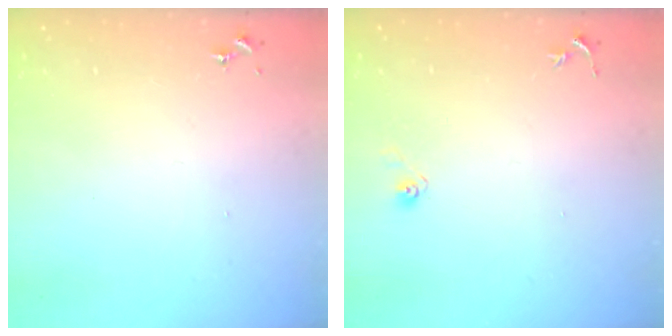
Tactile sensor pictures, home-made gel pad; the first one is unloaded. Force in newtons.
{"total": 3.6, "press": 2.9, "slide": 2.1}